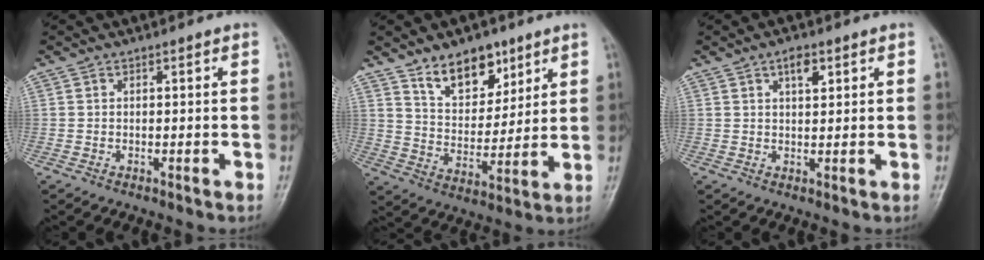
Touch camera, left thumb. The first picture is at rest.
{"total": 11.4, "force": [7.6, 6.5, 5.5], "torque": [-0.051, -0.052, 0.135]}
{"total": 3.3, "force": [1.7, 1.5, 2.4], "torque": [-0.031, -0.006, 0.027]}